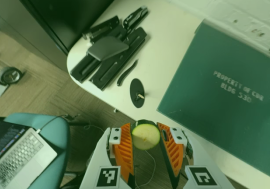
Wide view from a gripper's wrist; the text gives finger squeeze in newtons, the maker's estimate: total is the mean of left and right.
{"total": 9.5, "left": 9.1, "right": 10.0}